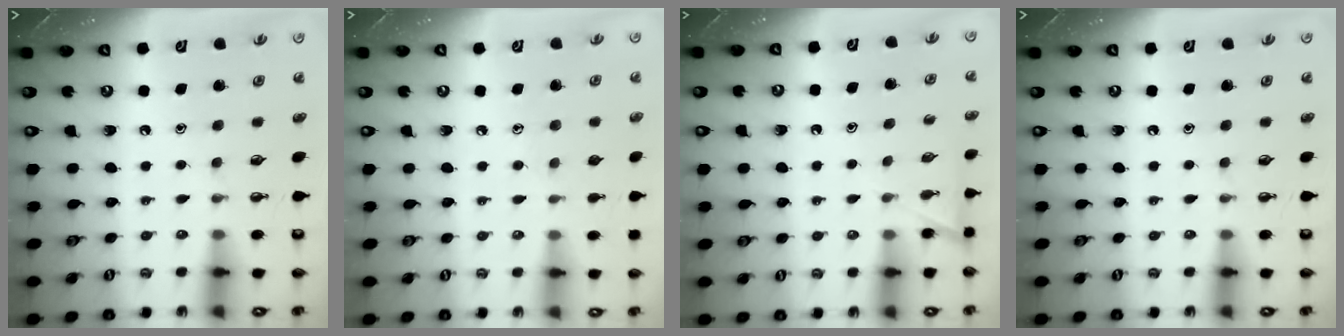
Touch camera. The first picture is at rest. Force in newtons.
{"total": 5.7, "press": 5.6, "slide": 0.6}
{"total": 4.1, "press": 4.1, "slide": 0.4}
{"total": 0.0}